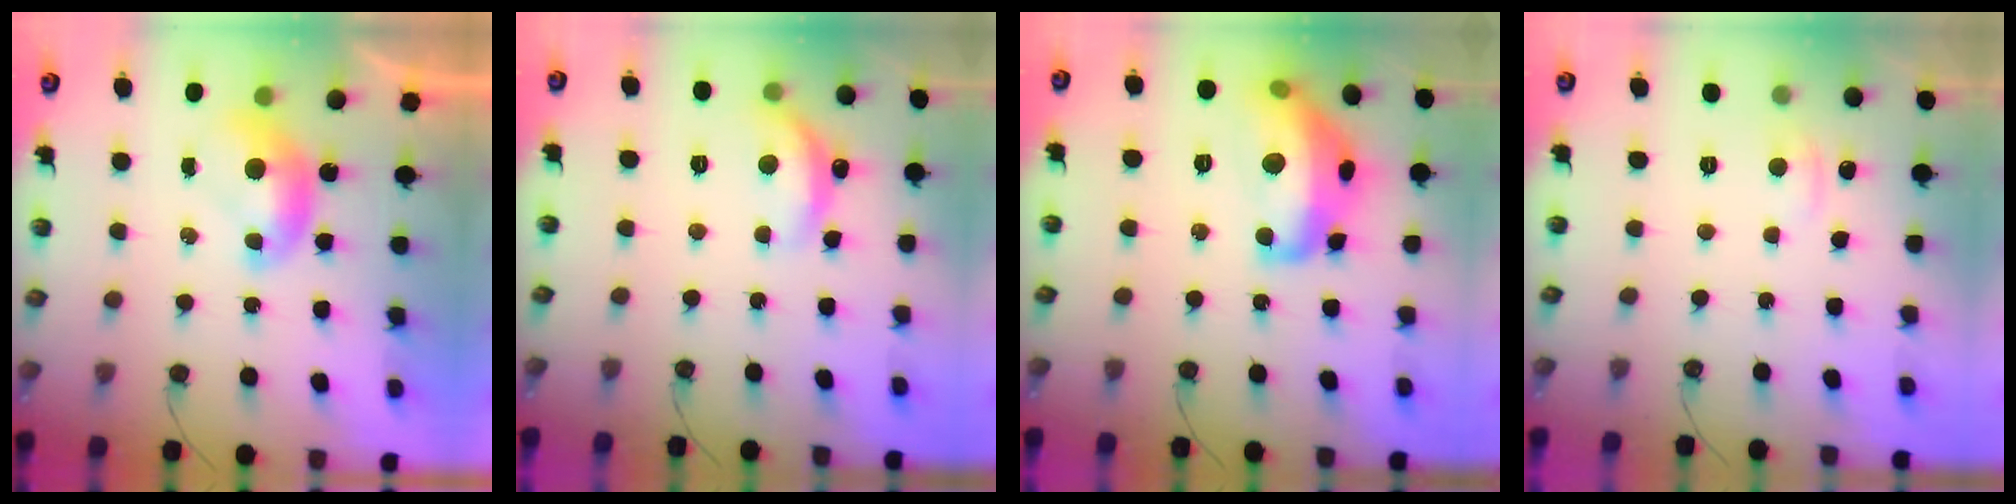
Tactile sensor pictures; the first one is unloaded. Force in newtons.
{"total": 6.8, "press": 6.7, "slide": 0.7}
{"total": 12.9, "press": 12.9, "slide": 1.3}
{"total": 0.8, "press": 0.2, "slide": 0.8}